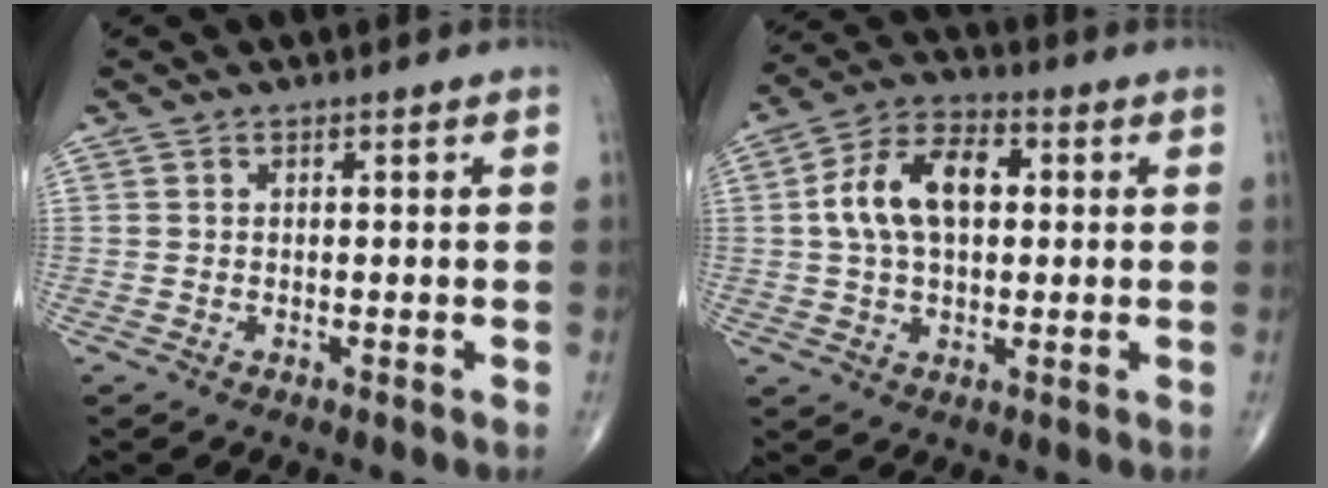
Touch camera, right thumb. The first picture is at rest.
{"total": 12.4, "force": [1.7, 7.4, 9.7], "torque": [-0.172, 0.024, 0.023]}